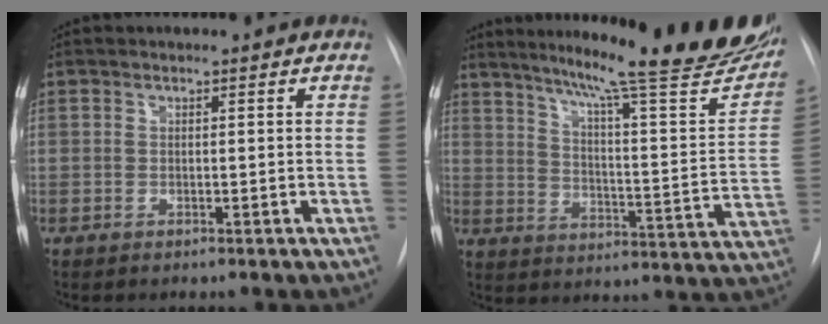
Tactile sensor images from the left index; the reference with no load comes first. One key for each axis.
{"total": 27.6, "fx": 22.9, "fy": 2.0, "fz": 15.3, "tx": -0.224, "ty": -0.064, "tz": 0.292}